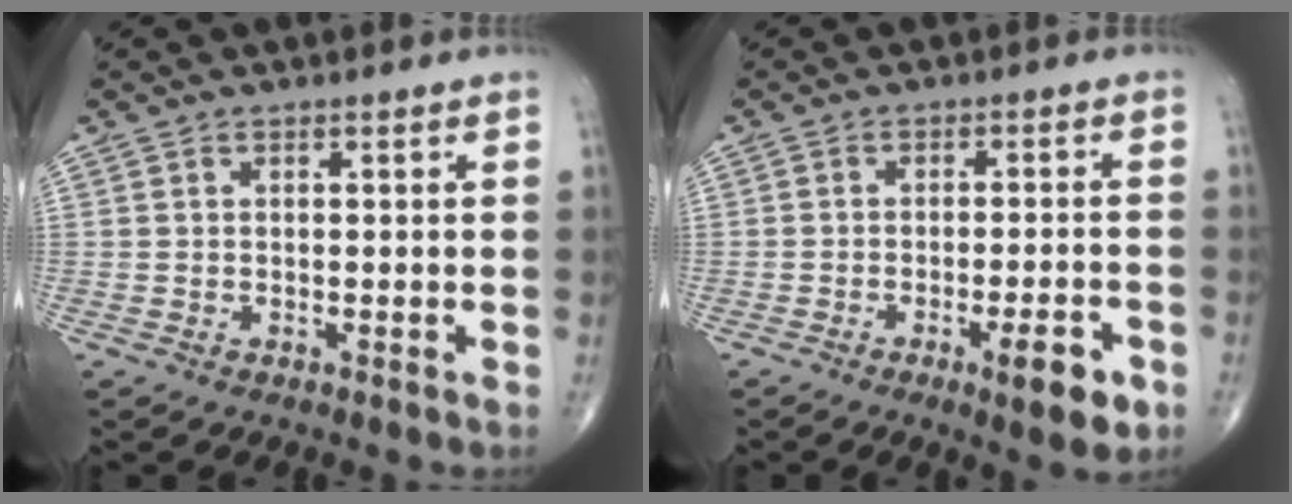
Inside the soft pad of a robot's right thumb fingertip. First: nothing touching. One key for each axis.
{"total": 7.5, "fx": -3.6, "fy": 1.9, "fz": 6.3, "tx": -0.085, "ty": 0.008, "tz": -0.047}